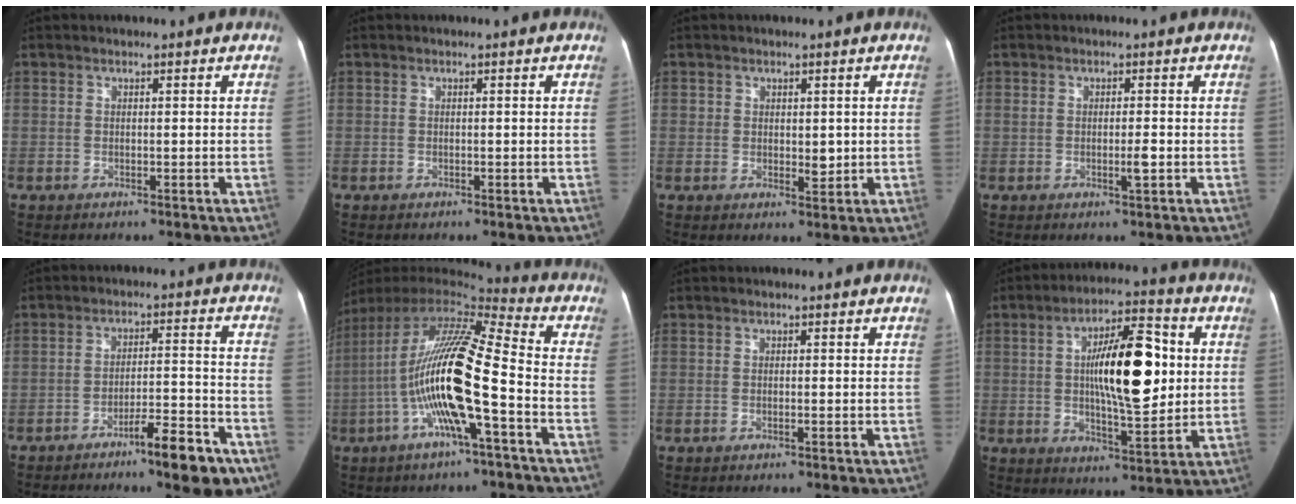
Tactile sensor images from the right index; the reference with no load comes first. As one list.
[{"total": 0.0}, {"total": 2.5, "force": [0.4, 1.9, 1.5], "torque": [-0.011, -0.008, 0.005]}, {"total": 1.7, "force": [-0.4, 0.3, 1.7], "torque": [-0.026, -0.002, -0.007]}, {"total": 9.5, "force": [-6.3, 1.1, 7.0], "torque": [-0.095, 0.007, -0.095]}, {"total": 18.2, "force": [-4.3, 1.6, 17.6], "torque": [-0.336, 0.007, -0.085]}, {"total": 0.0}, {"total": 15.0, "force": [1.8, 4.2, 14.3], "torque": [-0.231, 0.020, 0.028]}]